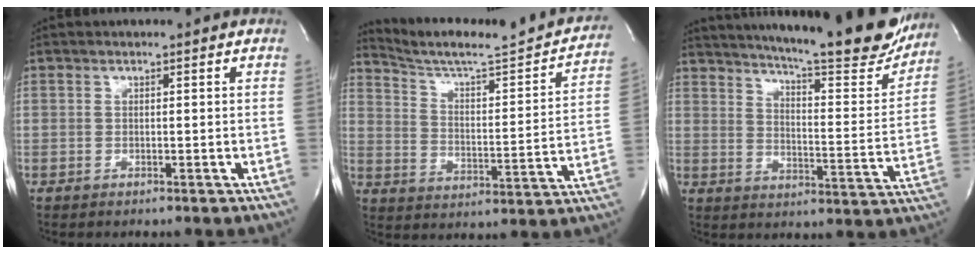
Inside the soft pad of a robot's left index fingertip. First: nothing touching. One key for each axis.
{"total": 22.2, "fx": 20.2, "fy": 1.6, "fz": 9.1, "tx": -0.132, "ty": -0.034, "tz": 0.275}
{"total": 26.0, "fx": 22.8, "fy": 3.0, "fz": 12.1, "tx": -0.192, "ty": -0.065, "tz": 0.290}